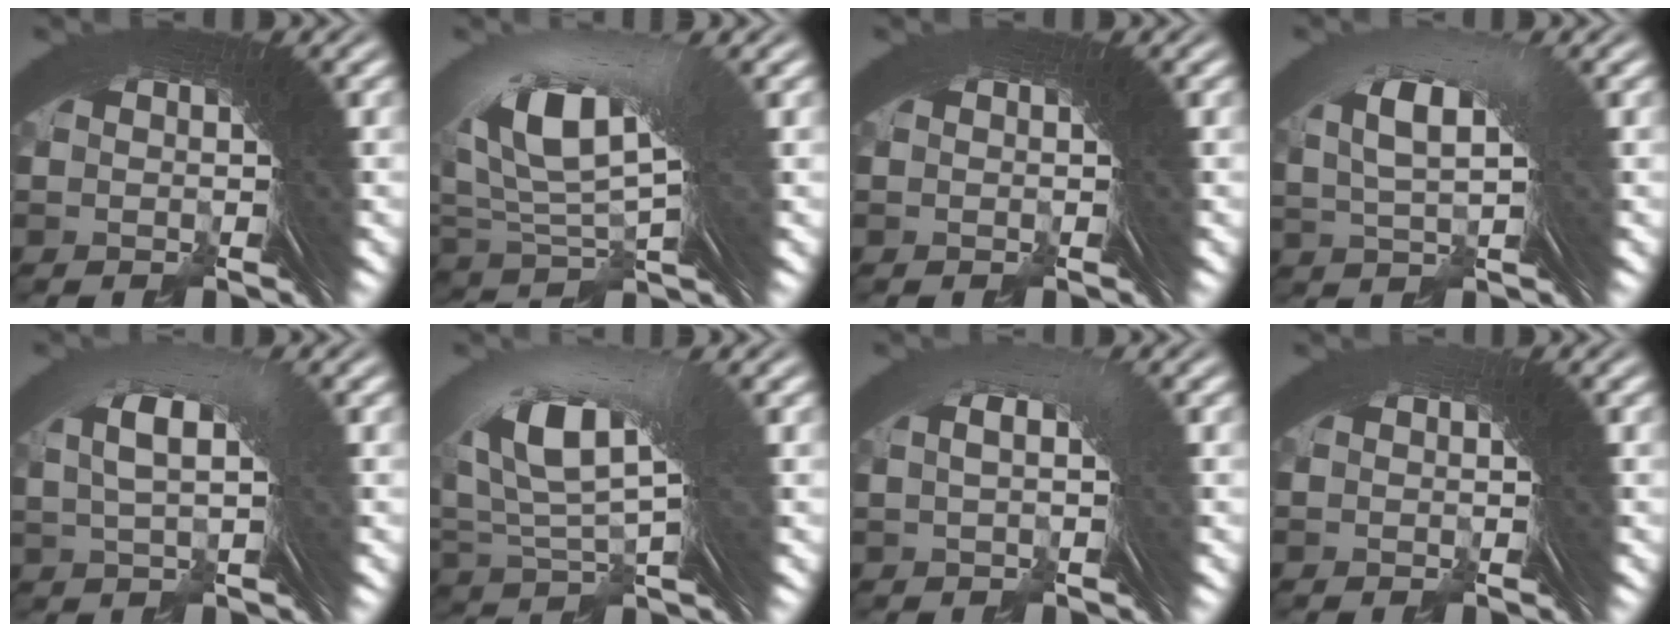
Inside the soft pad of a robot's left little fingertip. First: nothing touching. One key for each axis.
{"total": 6.6, "fx": 2.2, "fy": 2.5, "fz": 5.6, "tx": -0.115, "ty": 0.003, "tz": 0.046}
{"total": 0.0}
{"total": 3.2, "fx": 1.1, "fy": 0.5, "fz": 2.9, "tx": -0.048, "ty": 0.018, "tz": 0.017}
{"total": 2.9, "fx": 0.9, "fy": 0.2, "fz": 2.7, "tx": -0.043, "ty": 0.023, "tz": 0.012}
{"total": 5.9, "fx": 2.1, "fy": 2.0, "fz": 5.1, "tx": -0.106, "ty": 0.004, "tz": 0.043}
{"total": 1.2, "fx": 0.1, "fy": -0.6, "fz": 1.1, "tx": -0.012, "ty": 0.024, "tz": 0.000}
{"total": 0.6, "fx": -0.4, "fy": -0.4, "fz": -0.3, "tx": 0.006, "ty": 0.003, "tz": -0.007}